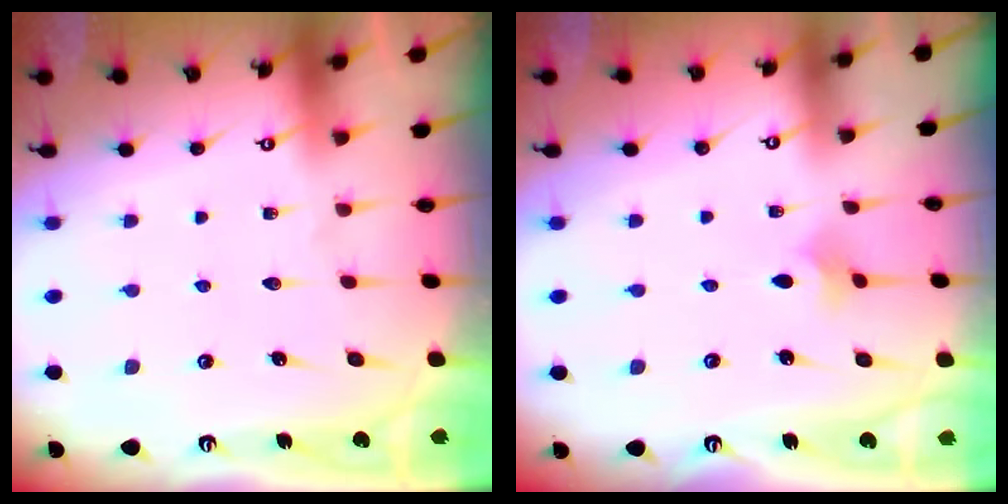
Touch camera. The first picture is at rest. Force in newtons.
{"total": 2.1, "press": 2.1, "slide": 0.4}